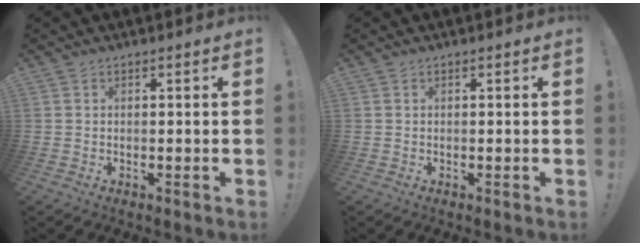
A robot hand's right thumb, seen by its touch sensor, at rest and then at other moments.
{"total": 0.0}